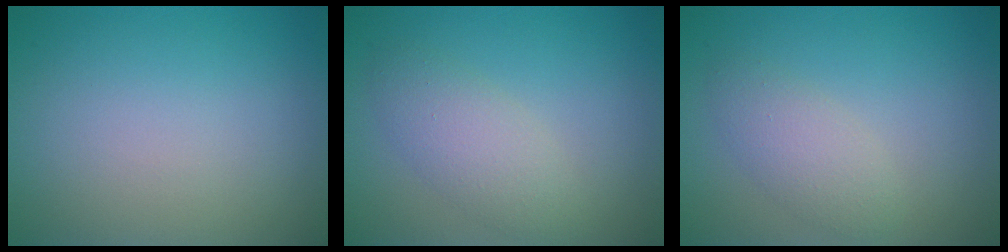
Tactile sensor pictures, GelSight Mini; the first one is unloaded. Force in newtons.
{"total": 3.2, "press": 3.2, "slide": 0.3}
{"total": 2.4, "press": 2.4, "slide": 0.1}